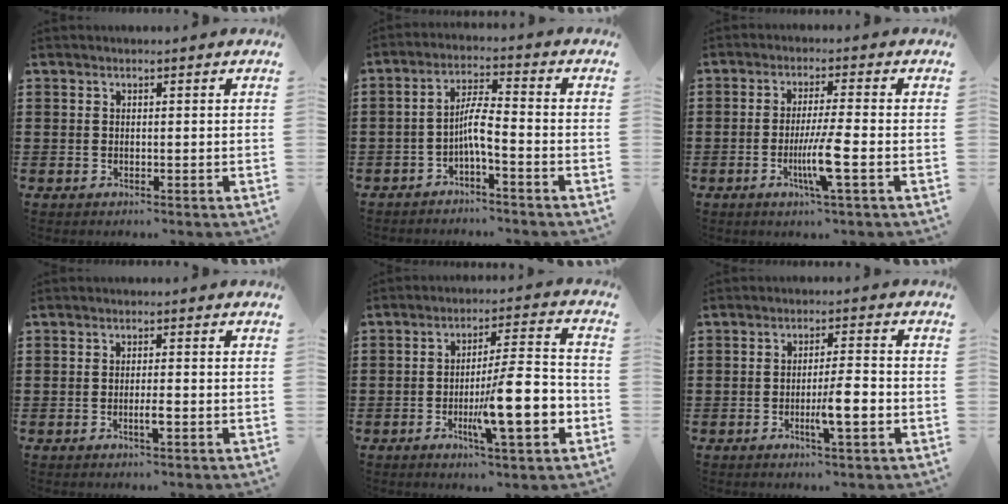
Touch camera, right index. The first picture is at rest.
{"total": 4.6, "force": [-2.2, 0.6, 4.0], "torque": [-0.082, 0.004, -0.047]}
{"total": 6.7, "force": [-2.2, 0.0, 6.4], "torque": [-0.128, -0.020, -0.043]}
{"total": 2.2, "force": [-0.8, 0.3, 2.0], "torque": [-0.034, 0.001, -0.015]}
{"total": 13.1, "force": [-4.1, 2.8, 12.2], "torque": [-0.183, -0.006, -0.072]}
{"total": 5.7, "force": [-1.7, 0.7, 5.4], "torque": [-0.096, -0.006, -0.031]}